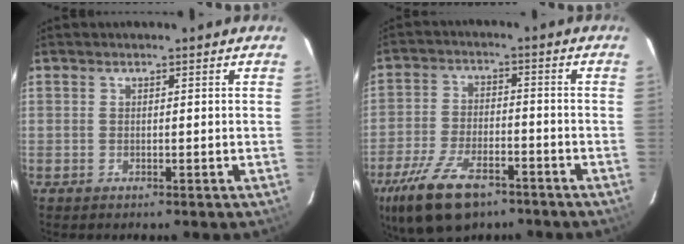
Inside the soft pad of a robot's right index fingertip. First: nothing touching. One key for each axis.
{"total": 15.0, "fx": -9.9, "fy": 6.8, "fz": 9.0, "tx": -0.204, "ty": -0.024, "tz": -0.175}